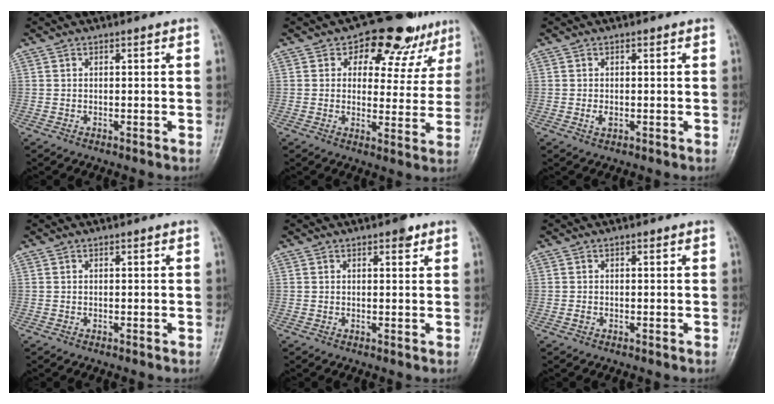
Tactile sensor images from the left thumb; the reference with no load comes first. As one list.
[{"total": 12.8, "force": [8.1, 8.1, 5.8], "torque": [-0.013, -0.030, 0.093]}, {"total": 1.4, "force": [-0.2, 0.9, 1.0], "torque": [-0.017, -0.002, -0.004]}, {"total": 0.0}, {"total": 2.1, "force": [1.3, 1.0, 1.4], "torque": [-0.012, -0.004, 0.015]}, {"total": 0.6, "force": [-0.1, 0.5, 0.3], "torque": [-0.003, 0.000, -0.004]}]